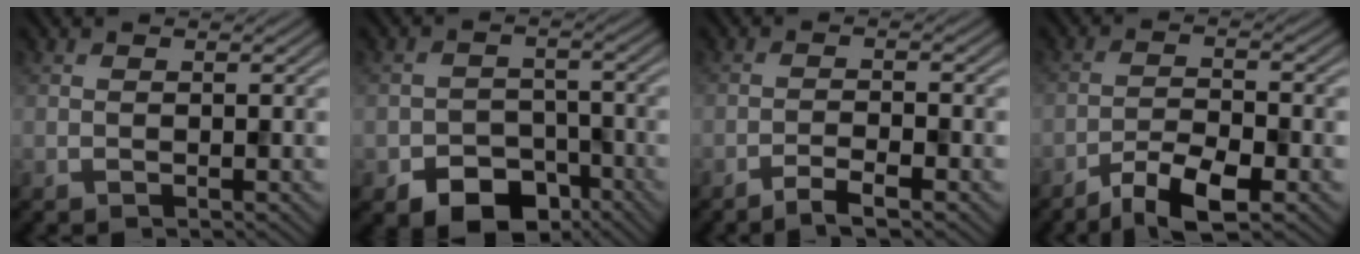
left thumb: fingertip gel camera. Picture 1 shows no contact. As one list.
[{"total": 7.5, "force": [-4.7, 4.9, 3.3], "torque": [-0.055, -0.019, -0.077]}, {"total": 2.8, "force": [-2.1, 0.3, 1.8], "torque": [-0.033, 0.005, -0.045]}, {"total": 6.3, "force": [-4.3, 1.5, 4.3], "torque": [-0.080, -0.001, -0.081]}]